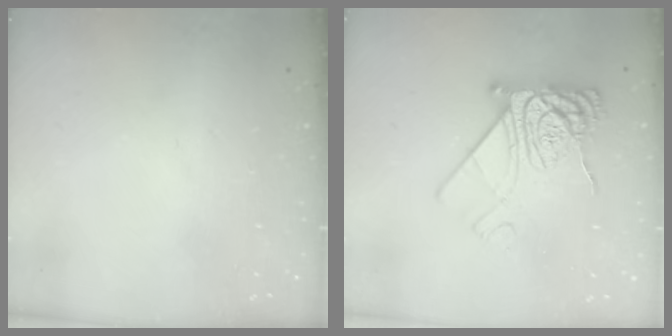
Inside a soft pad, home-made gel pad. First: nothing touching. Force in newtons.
{"total": 12.3, "press": 12.3, "slide": 1.0}